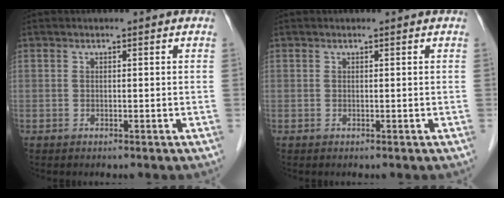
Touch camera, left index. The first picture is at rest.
{"total": 0.0}